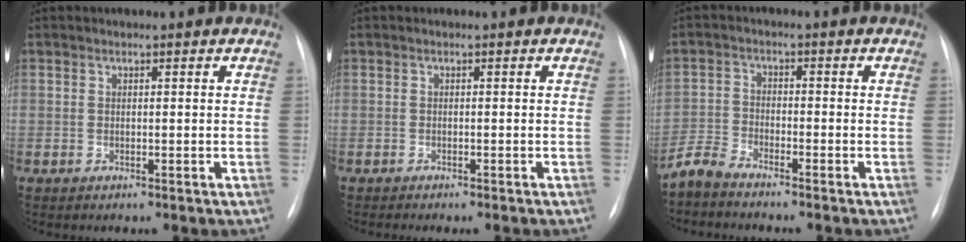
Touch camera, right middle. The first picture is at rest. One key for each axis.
{"total": 3.0, "fx": -2.6, "fy": 0.2, "fz": 1.6, "tx": -0.018, "ty": -0.006, "tz": -0.029}
{"total": 3.5, "fx": -3.5, "fy": 0.3, "fz": 0.7, "tx": -0.021, "ty": -0.015, "tz": -0.073}